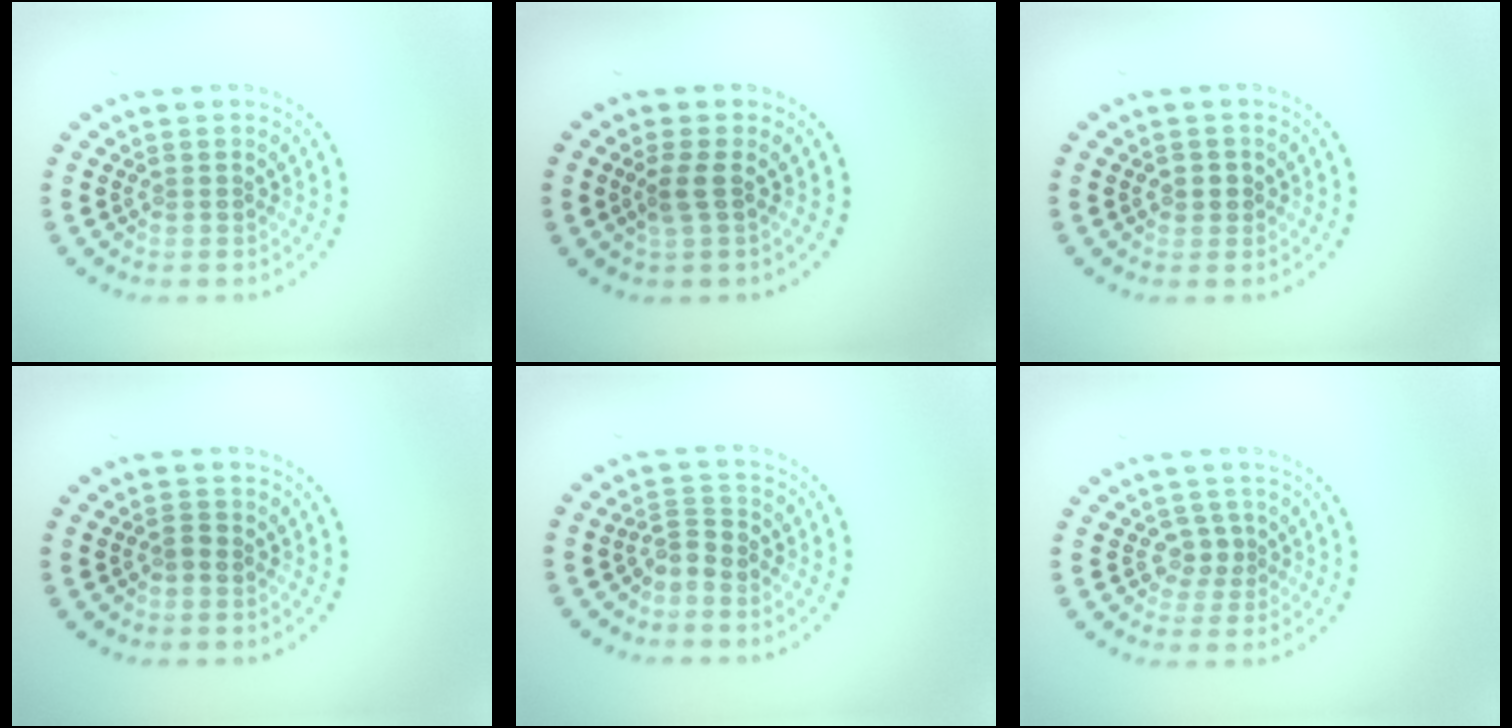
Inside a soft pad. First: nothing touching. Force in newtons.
{"total": 1.5, "press": 1.3, "slide": 0.9}
{"total": 1.1, "press": 1.1, "slide": 0.4}
{"total": 0.8, "press": 0.7, "slide": 0.4}
{"total": 2.2, "press": 1.5, "slide": 1.6}
{"total": 1.7, "press": 1.3, "slide": 1.1}